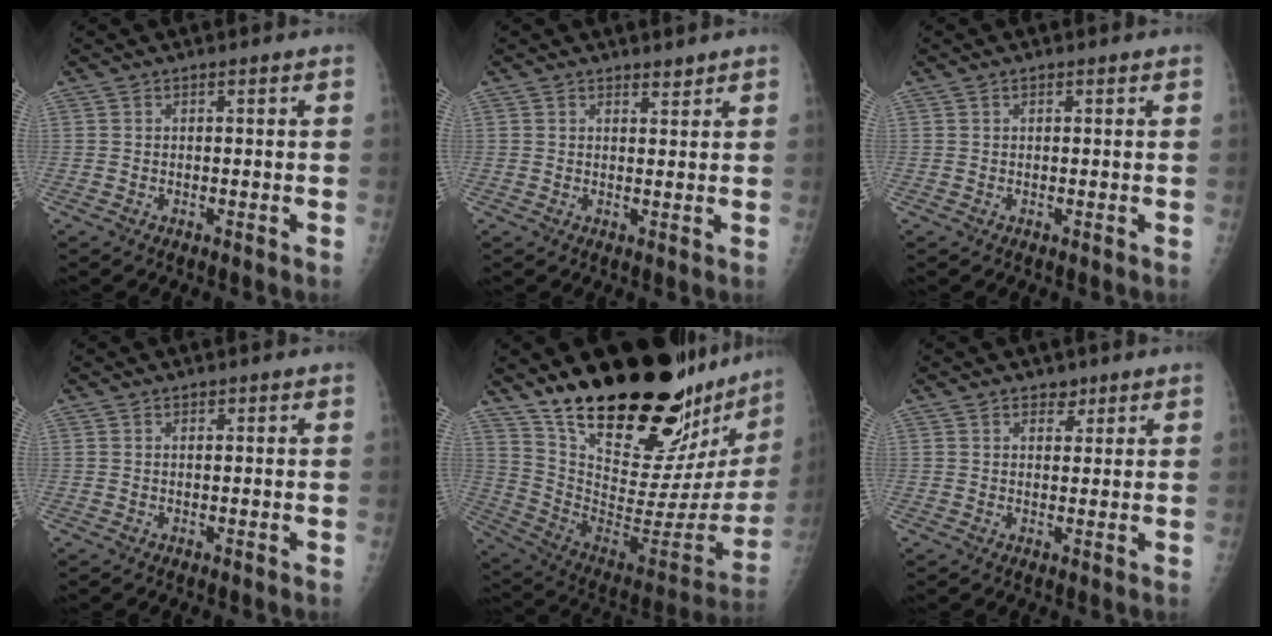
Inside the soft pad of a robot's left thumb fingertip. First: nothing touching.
{"total": 1.6, "force": [1.5, 0.5, 0.4], "torque": [0.005, -0.012, 0.021]}
{"total": 0.7, "force": [0.4, 0.4, 0.4], "torque": [-0.005, -0.001, 0.005]}
{"total": 0.7, "force": [0.5, 0.4, 0.4], "torque": [-0.004, -0.002, 0.007]}
{"total": 34.6, "force": [26.3, 9.8, 20.2], "torque": [-0.299, -0.155, 0.400]}
{"total": 2.7, "force": [1.9, 1.7, 0.9], "torque": [0.006, -0.011, 0.027]}